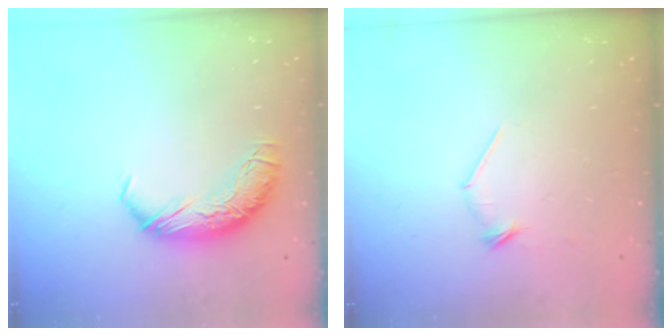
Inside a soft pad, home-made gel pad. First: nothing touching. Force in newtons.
{"total": 7.8, "press": 7.8, "slide": 0.5}